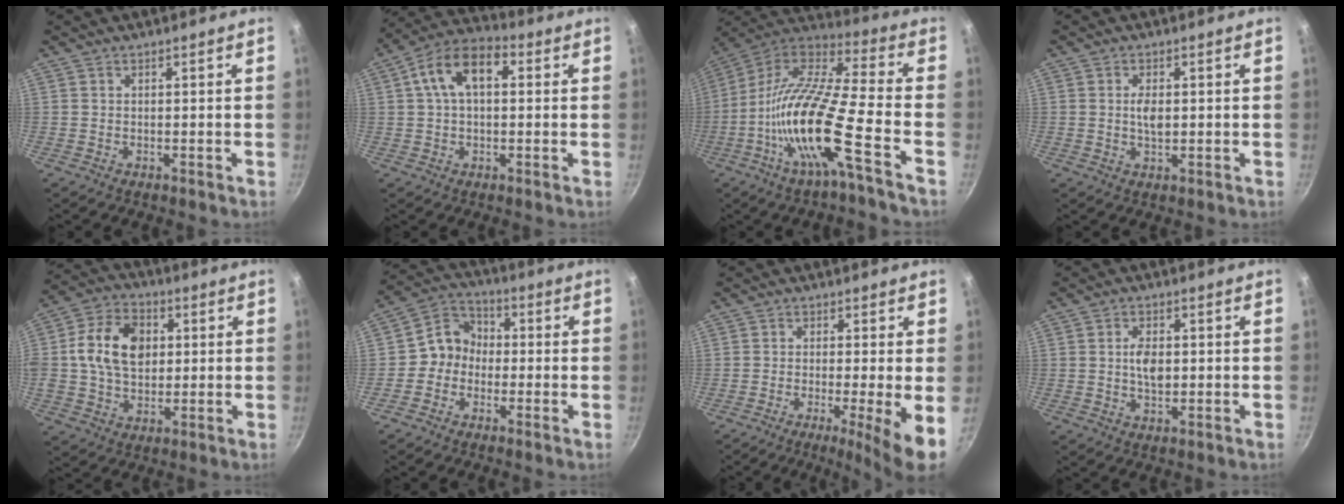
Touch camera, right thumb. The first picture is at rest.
{"total": 11.7, "force": [2.6, 6.9, 9.1], "torque": [-0.145, 0.032, 0.028]}
{"total": 20.2, "force": [-8.0, 3.5, 18.2], "torque": [-0.326, 0.042, -0.171]}
{"total": 3.3, "force": [0.2, 1.7, 2.8], "torque": [-0.042, 0.000, 0.003]}
{"total": 14.1, "force": [2.0, 10.3, 9.5], "torque": [-0.149, 0.011, 0.021]}
{"total": 7.0, "force": [-1.4, 6.3, 2.8], "torque": [-0.014, 0.030, -0.046]}
{"total": 8.2, "force": [-2.0, 0.6, 7.9], "torque": [-0.120, -0.006, -0.033]}
{"total": 4.7, "force": [0.1, 2.7, 3.8], "torque": [-0.055, 0.003, 0.001]}